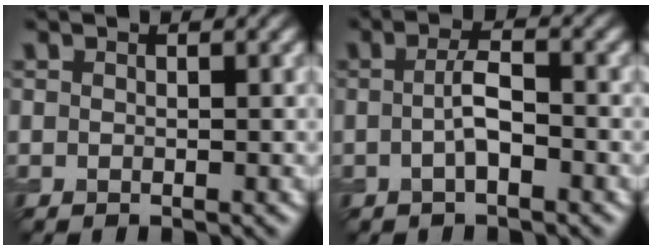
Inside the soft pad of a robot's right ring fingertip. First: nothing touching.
{"total": 2.0, "force": [-0.2, 0.3, 2.0], "torque": [-0.042, 0.008, -0.006]}